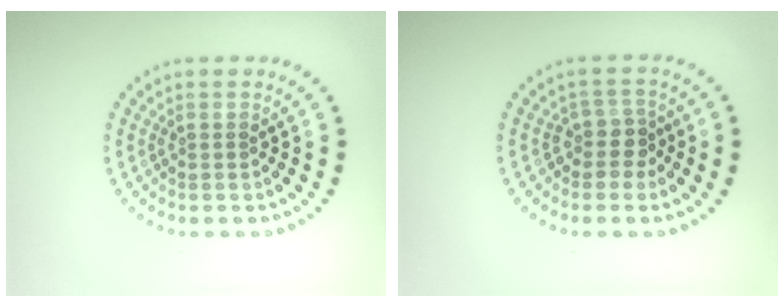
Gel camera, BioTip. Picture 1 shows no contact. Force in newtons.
{"total": 2.2, "press": 1.6, "slide": 1.5}